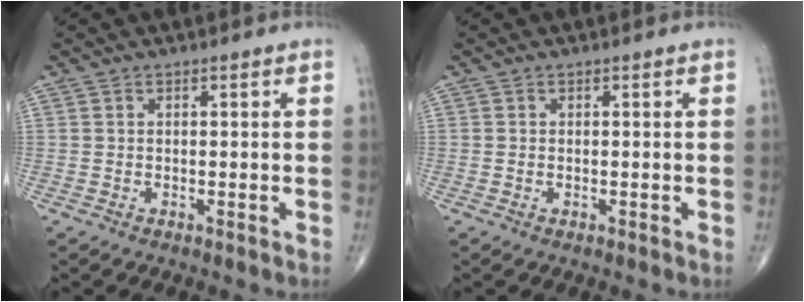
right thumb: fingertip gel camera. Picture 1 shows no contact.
{"total": 0.0}